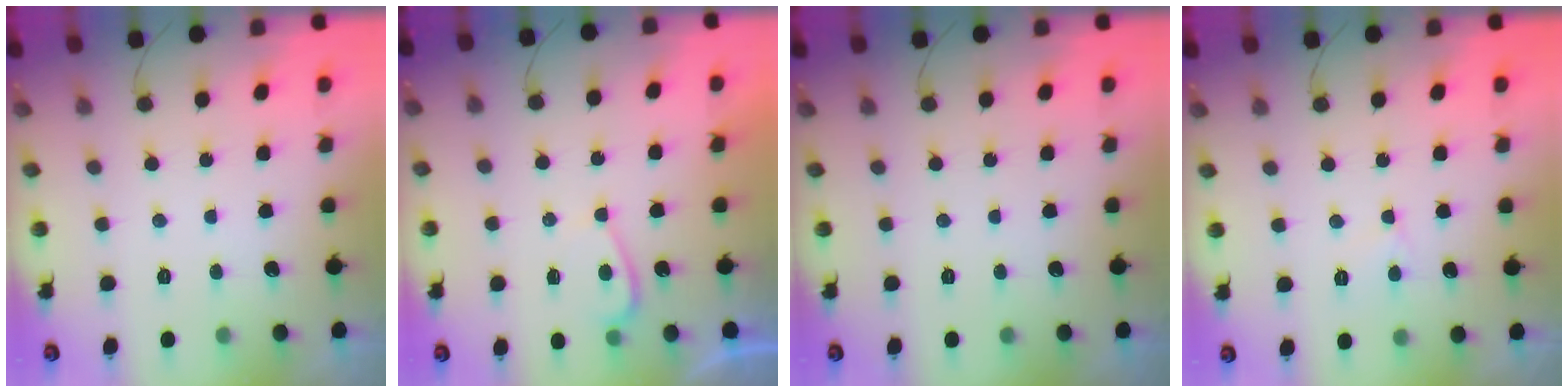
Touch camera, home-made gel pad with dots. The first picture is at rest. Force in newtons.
{"total": 2.7, "press": 2.7, "slide": 0.6}
{"total": 0.0}
{"total": 5.0, "press": 5.0, "slide": 0.6}